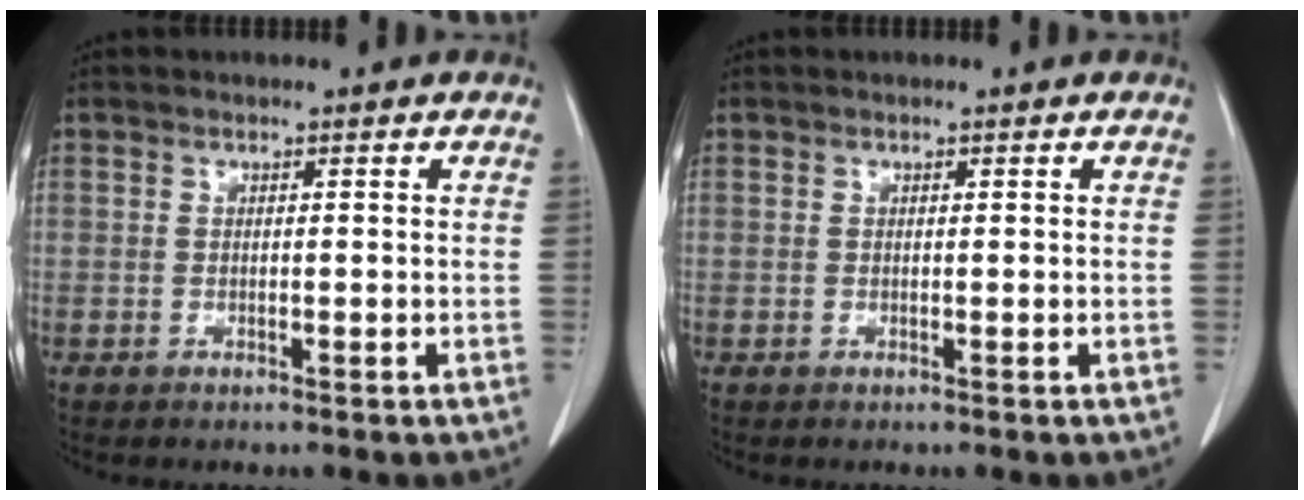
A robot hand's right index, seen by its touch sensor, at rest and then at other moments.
{"total": 0.0}